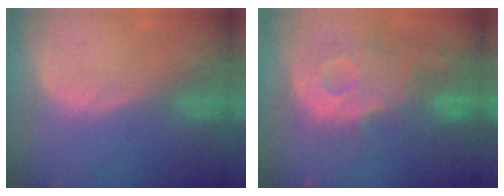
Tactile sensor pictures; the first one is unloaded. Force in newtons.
{"total": 11.8, "press": 10.7, "slide": 5.1}